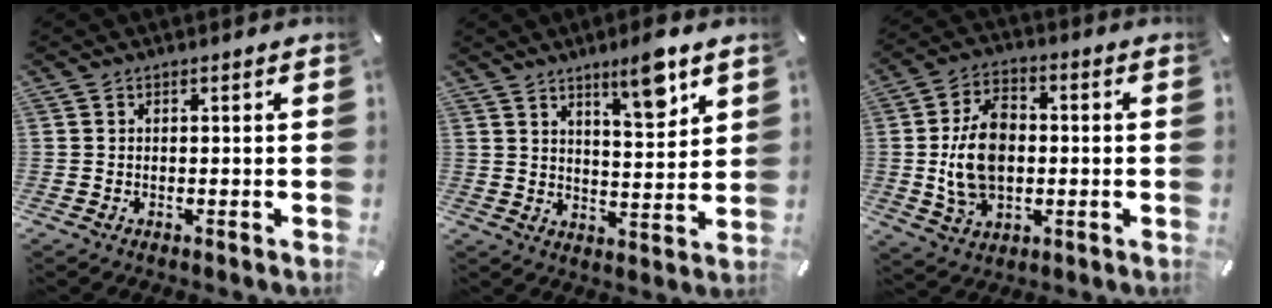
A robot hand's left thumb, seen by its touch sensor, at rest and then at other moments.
{"total": 9.4, "force": [6.7, 2.2, 6.2], "torque": [-0.088, -0.040, 0.108]}
{"total": 13.1, "force": [-0.2, 9.3, 9.2], "torque": [-0.192, 0.008, -0.003]}